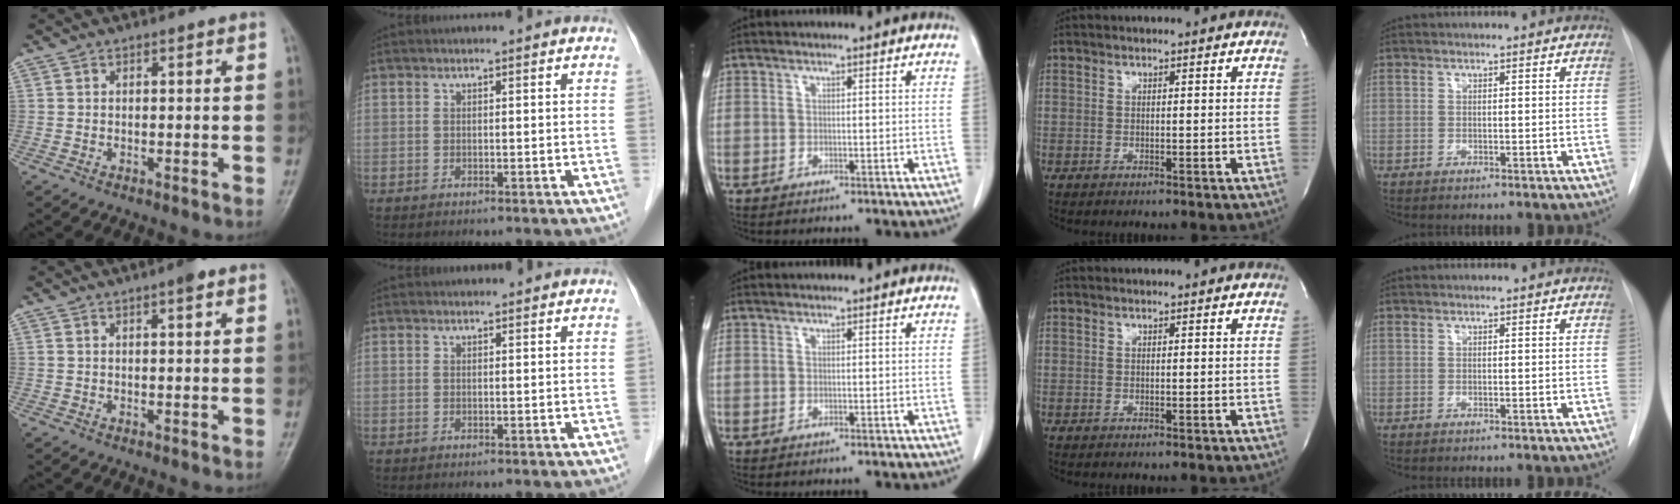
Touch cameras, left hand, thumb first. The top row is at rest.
{"thumb": {"total": 2.2, "force": [1.2, 0.4, 1.8], "torque": [-0.025, 0.000, 0.013]}, "index": {"total": 2.6, "force": [2.5, 0.4, 0.4], "torque": [-0.009, 0.022, 0.032]}}